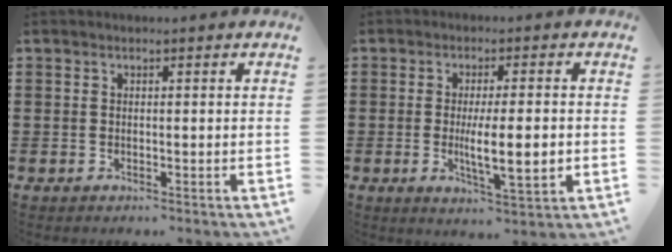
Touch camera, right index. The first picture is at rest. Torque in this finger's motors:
{"motor_torque": [1.85, -0.26, 0.77, 0.21]}